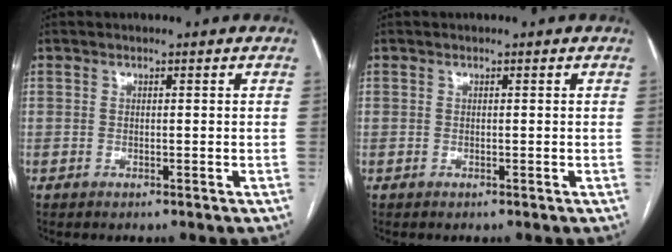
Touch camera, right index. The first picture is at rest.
{"total": 0.0}